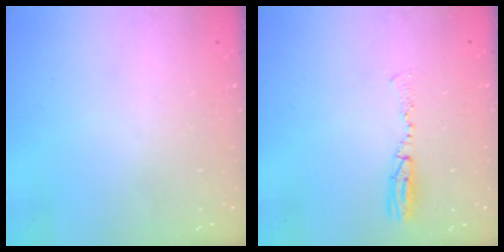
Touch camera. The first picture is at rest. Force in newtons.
{"total": 5.6, "press": 5.3, "slide": 1.9}